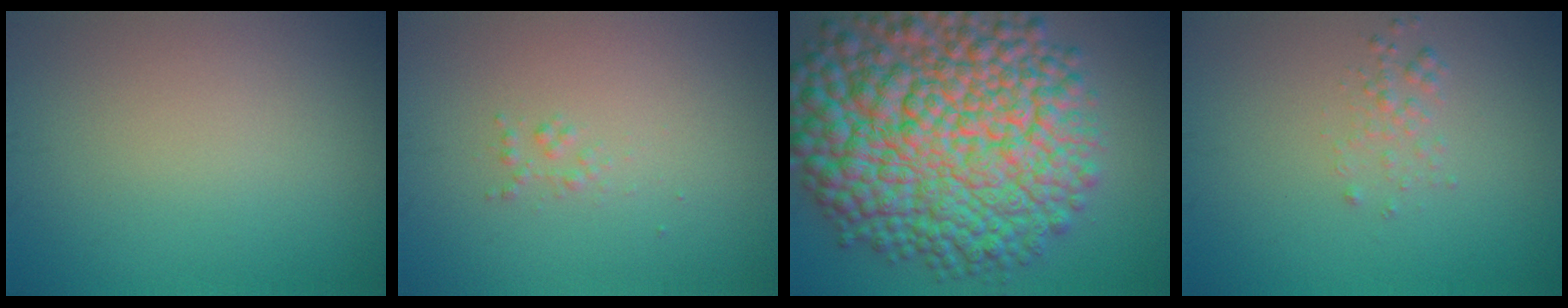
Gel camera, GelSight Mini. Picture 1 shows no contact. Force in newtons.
{"total": 0.7, "press": 0.7, "slide": 0.0}
{"total": 16.7, "press": 16.7, "slide": 0.4}
{"total": 1.1, "press": 1.1, "slide": 0.1}